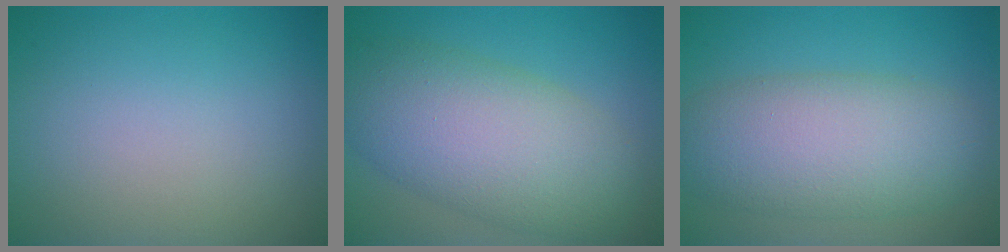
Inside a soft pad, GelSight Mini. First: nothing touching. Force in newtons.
{"total": 9.3, "press": 9.3, "slide": 0.6}
{"total": 7.8, "press": 7.8, "slide": 0.3}